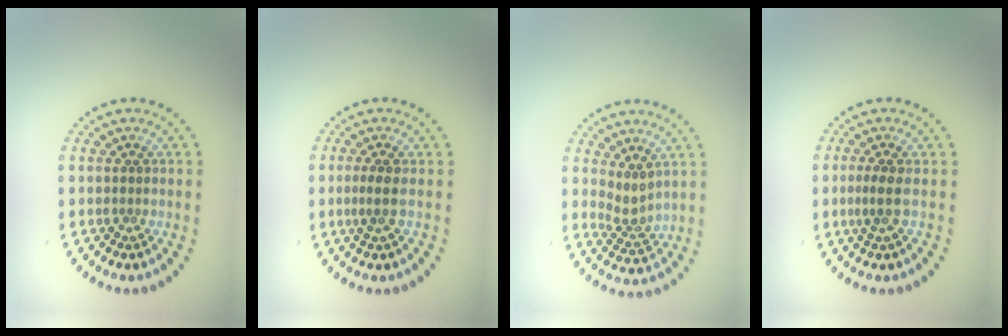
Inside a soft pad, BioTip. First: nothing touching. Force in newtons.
{"total": 1.5, "press": 1.2, "slide": 1.0}
{"total": 2.3, "press": 1.6, "slide": 1.6}
{"total": 1.7, "press": 1.3, "slide": 1.1}